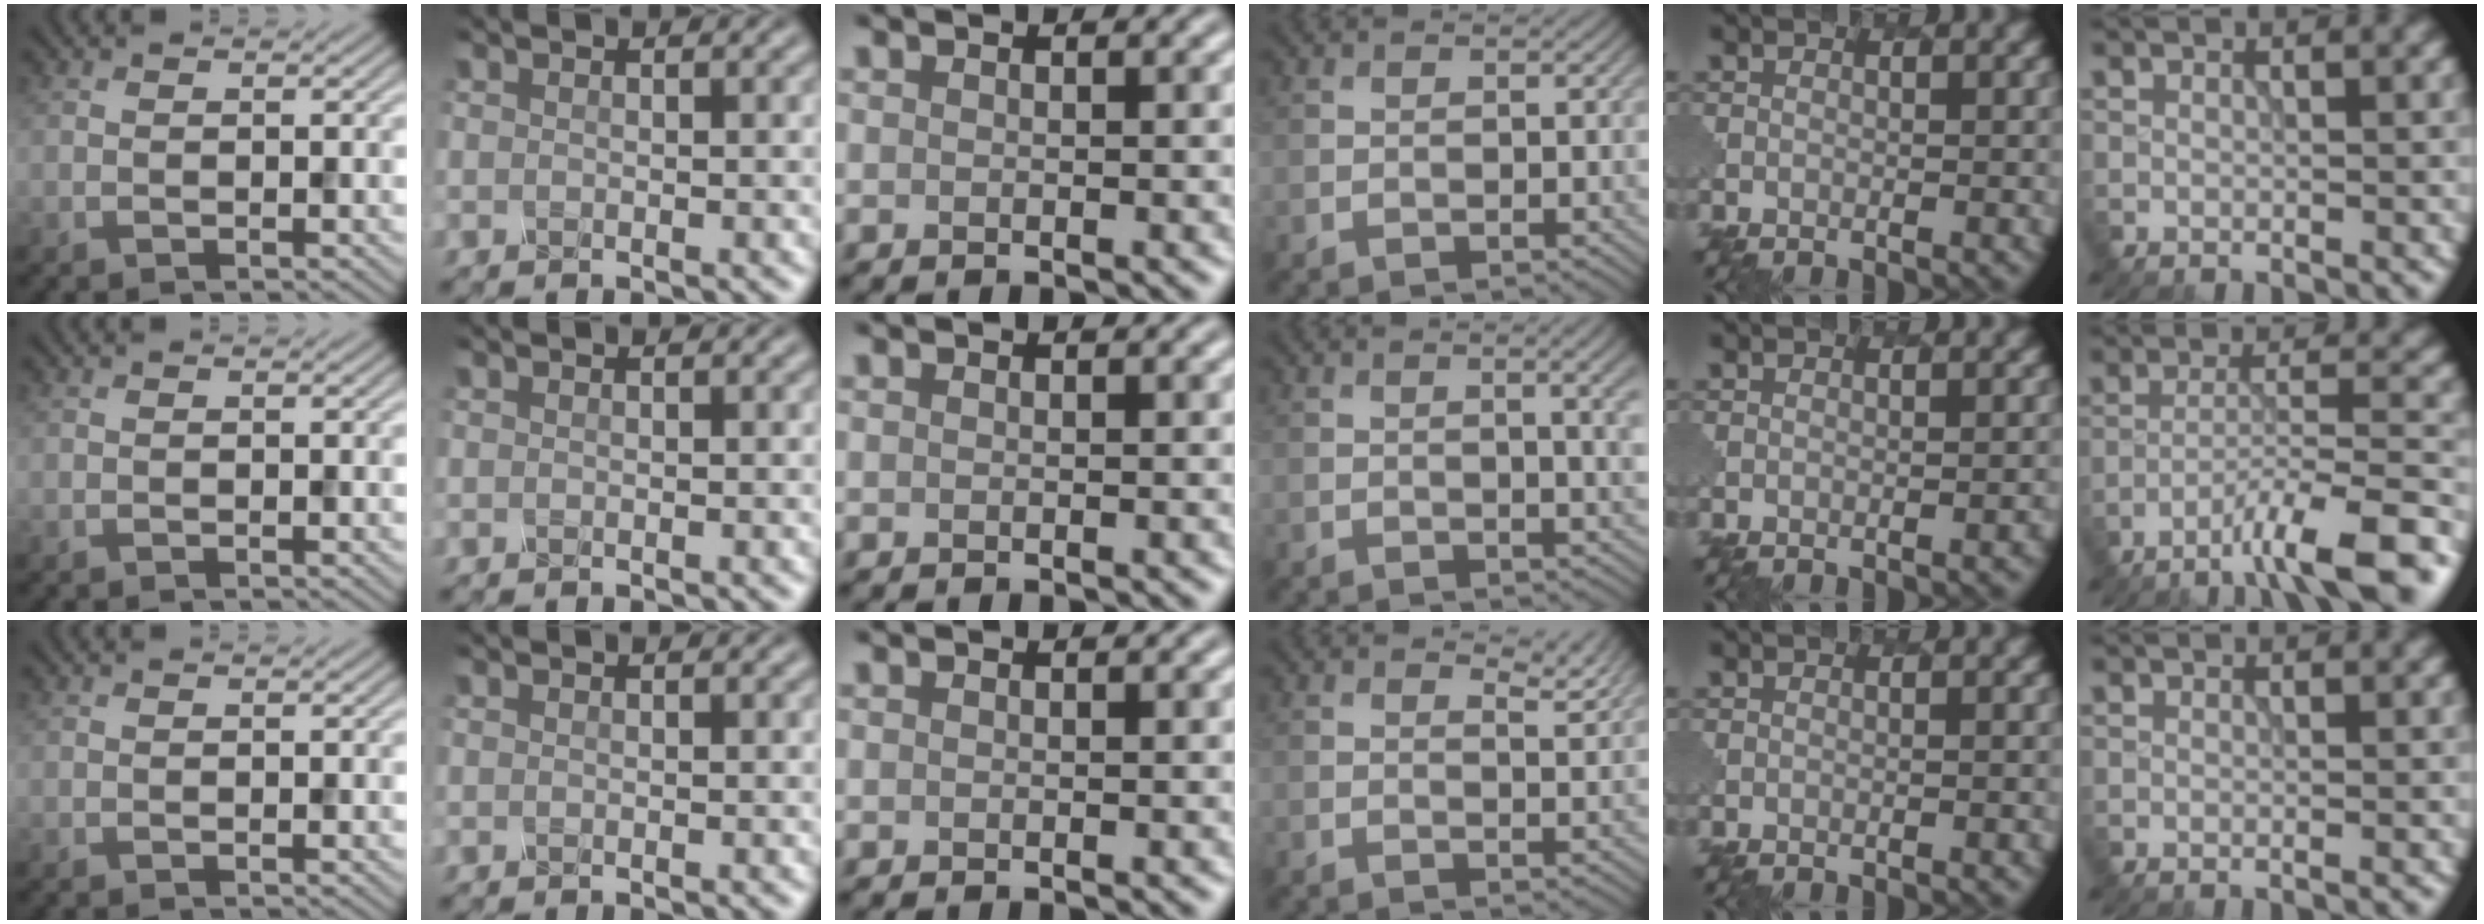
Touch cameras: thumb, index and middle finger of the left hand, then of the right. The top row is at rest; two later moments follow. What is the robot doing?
{"motion": "pour", "object": "mug"}